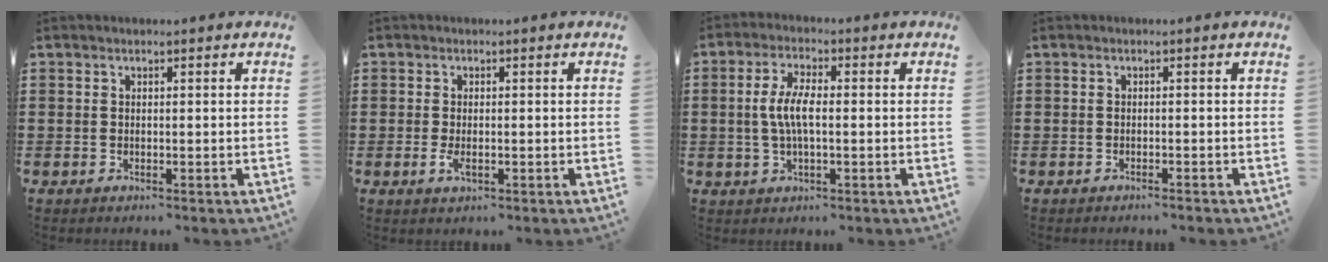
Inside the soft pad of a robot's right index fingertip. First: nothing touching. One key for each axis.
{"total": 1.9, "fx": -0.5, "fy": 0.7, "fz": 1.7, "tx": -0.048, "ty": -0.010, "tz": -0.012}
{"total": 5.7, "fx": -0.2, "fy": 2.0, "fz": 5.3, "tx": -0.117, "ty": -0.002, "tz": -0.012}
{"total": 0.7, "fx": -0.7, "fy": -0.1, "fz": 0.1, "tx": -0.004, "ty": -0.002, "tz": -0.014}